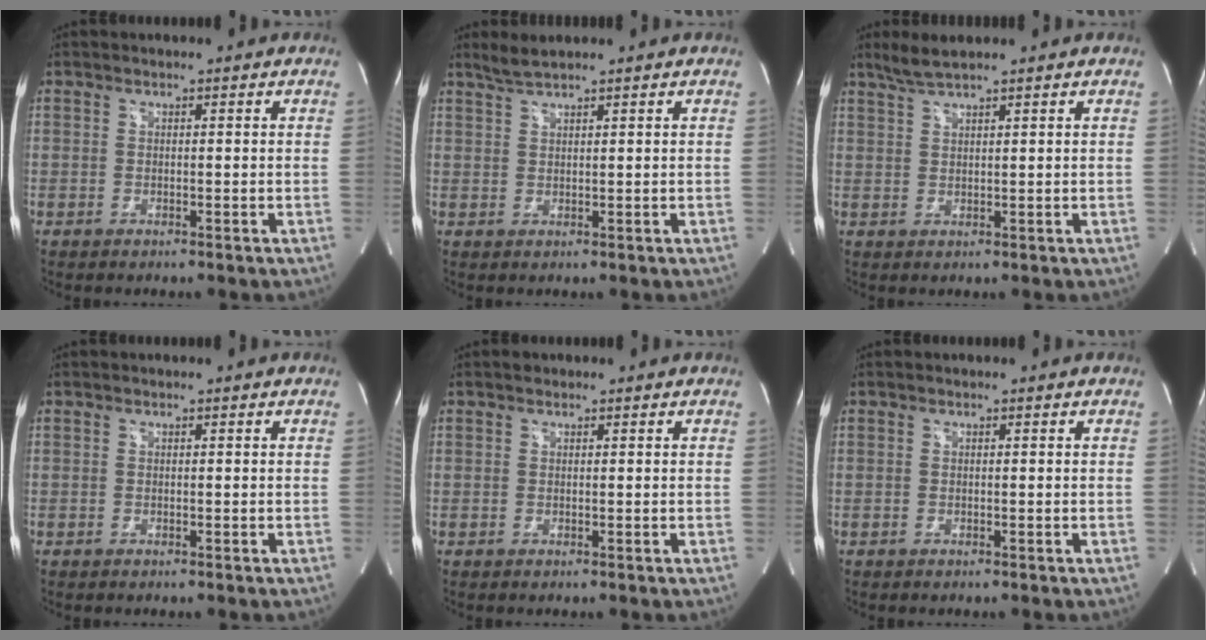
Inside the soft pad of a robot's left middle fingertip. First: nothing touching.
{"total": 2.4, "force": [2.2, -0.3, 1.0], "torque": [-0.024, 0.007, 0.048]}
{"total": 3.4, "force": [2.9, -0.2, 1.7], "torque": [-0.045, 0.008, 0.061]}
{"total": 0.0}
{"total": 0.6, "force": [0.5, 0.3, 0.1], "torque": [-0.006, 0.004, 0.008]}
{"total": 0.0}